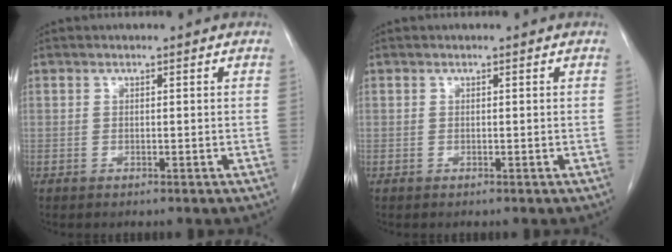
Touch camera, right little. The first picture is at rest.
{"total": 0.0}